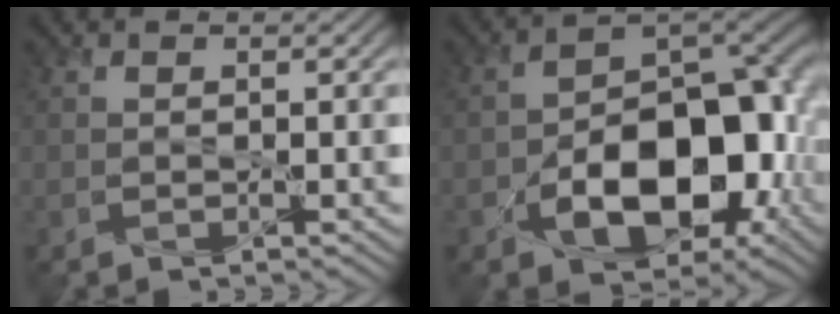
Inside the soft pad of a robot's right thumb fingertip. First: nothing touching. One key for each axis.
{"total": 14.3, "fx": -4.3, "fy": 9.0, "fz": 10.2, "tx": -0.141, "ty": -0.023, "tz": -0.069}